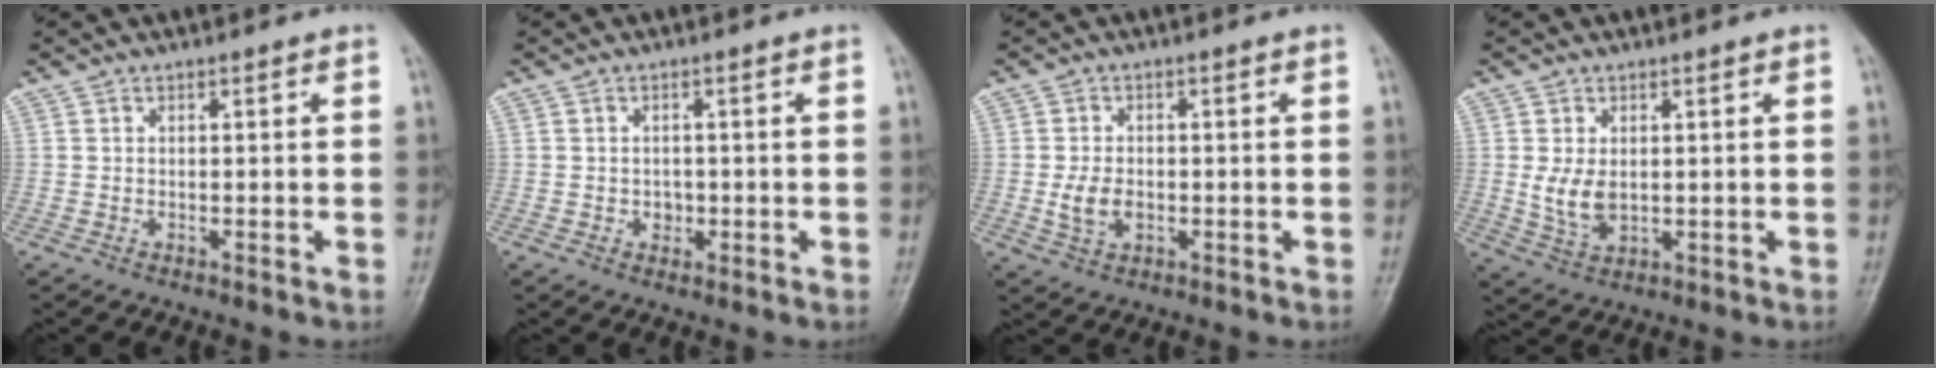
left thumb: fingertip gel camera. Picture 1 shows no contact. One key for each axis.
{"total": 1.7, "fx": -0.2, "fy": 1.5, "fz": 0.8, "tx": -0.003, "ty": 0.003, "tz": 0.000}
{"total": 4.3, "fx": -0.5, "fy": 3.0, "fz": 3.1, "tx": -0.057, "ty": -0.001, "tz": -0.005}
{"total": 5.1, "fx": 0.7, "fy": 3.2, "fz": 3.9, "tx": -0.069, "ty": -0.012, "tz": 0.024}